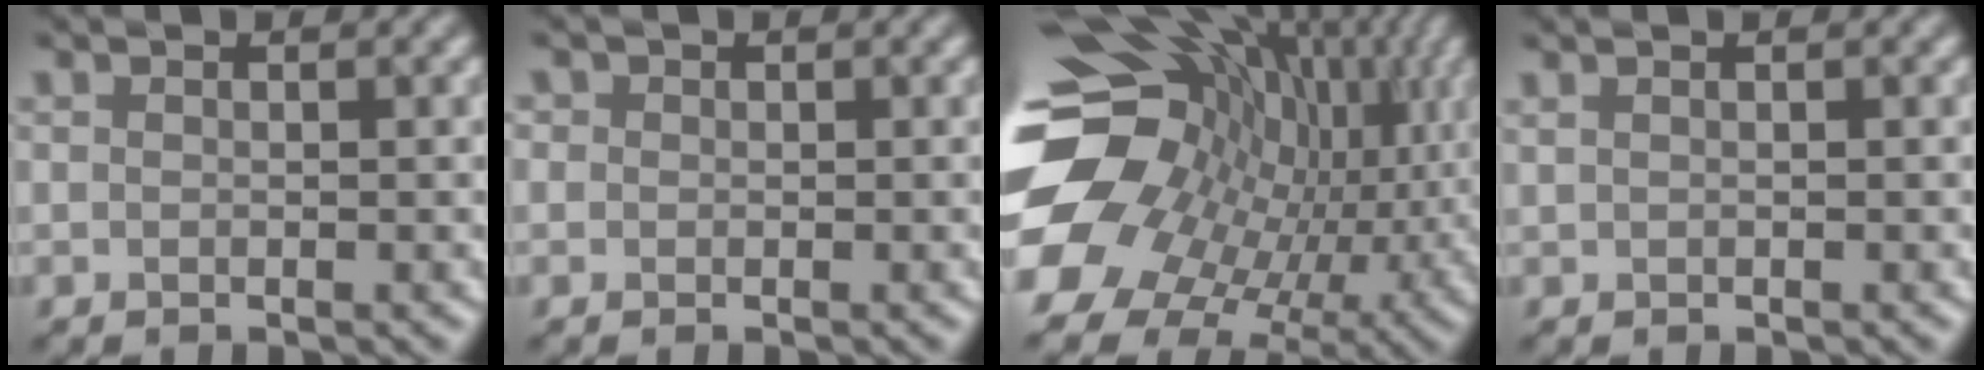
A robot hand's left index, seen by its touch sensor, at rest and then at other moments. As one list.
[{"total": 0.7, "force": [0.1, 0.7, 0.1], "torque": [0.002, -0.003, -0.007]}, {"total": 18.5, "force": [0.0, 14.3, 11.8], "torque": [-0.229, -0.031, 0.028]}, {"total": 1.1, "force": [0.7, 0.5, 0.7], "torque": [-0.012, -0.003, 0.003]}]